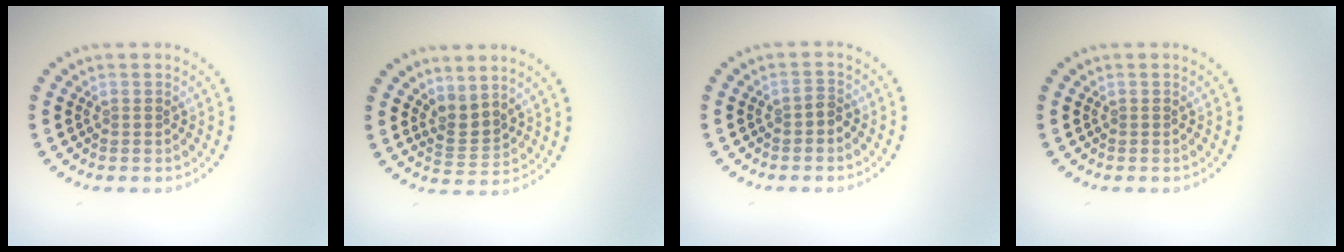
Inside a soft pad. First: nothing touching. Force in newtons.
{"total": 2.1, "press": 1.5, "slide": 1.6}
{"total": 1.0, "press": 0.8, "slide": 0.6}
{"total": 0.0}